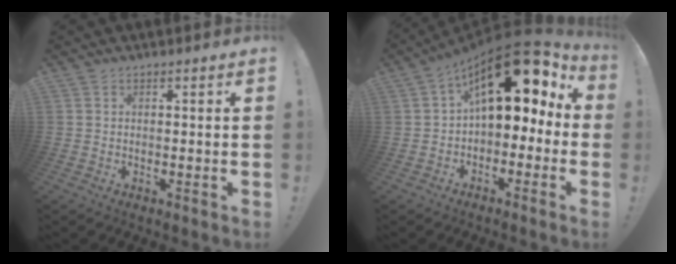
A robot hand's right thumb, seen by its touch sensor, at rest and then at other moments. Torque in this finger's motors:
{"motor_torque": [2.63, 2.38, 2.76, -0.01, 0.18]}